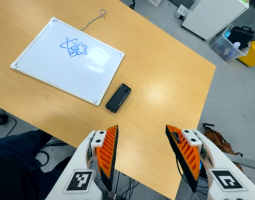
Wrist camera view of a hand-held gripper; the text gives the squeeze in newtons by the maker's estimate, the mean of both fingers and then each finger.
{"total": 0.0}